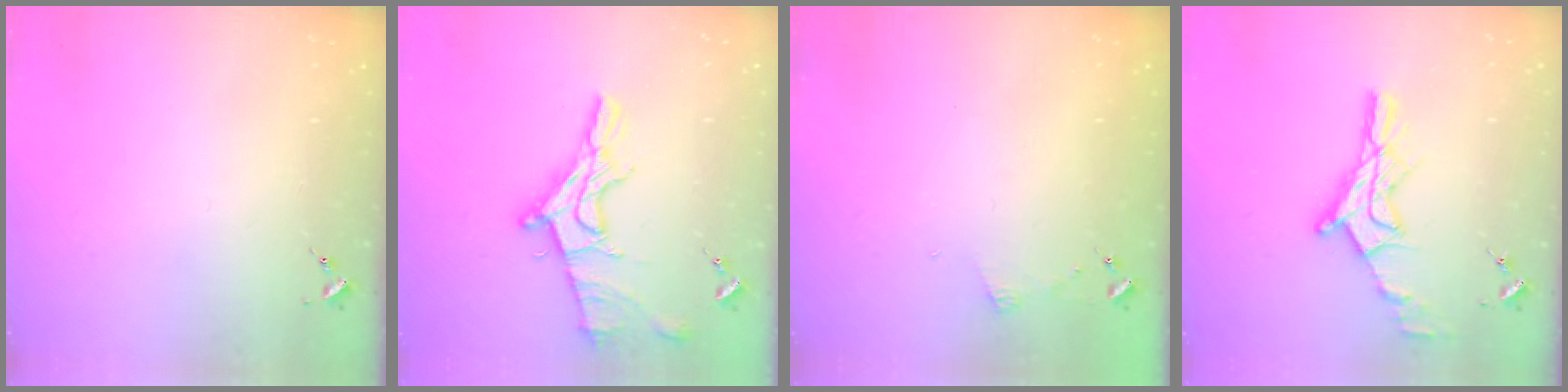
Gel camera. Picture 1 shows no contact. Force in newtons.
{"total": 14.1, "press": 14.1, "slide": 1.3}
{"total": 3.6, "press": 3.6, "slide": 0.4}
{"total": 14.2, "press": 14.2, "slide": 1.1}